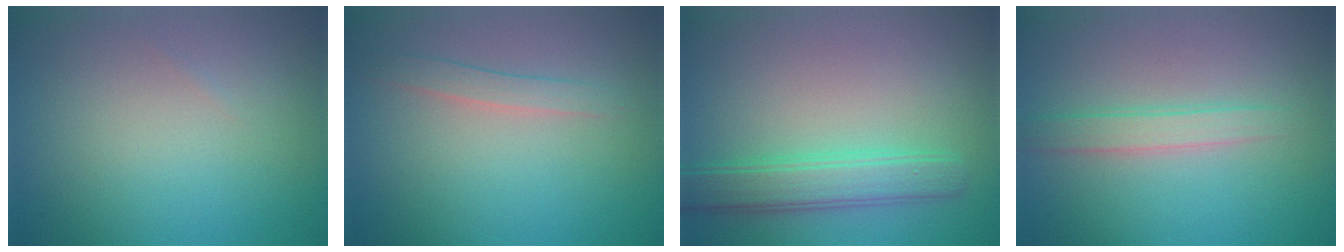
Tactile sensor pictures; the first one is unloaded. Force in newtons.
{"total": 1.6, "press": 1.6, "slide": 0.1}
{"total": 3.9, "press": 3.9, "slide": 0.2}
{"total": 2.1, "press": 2.1, "slide": 0.1}